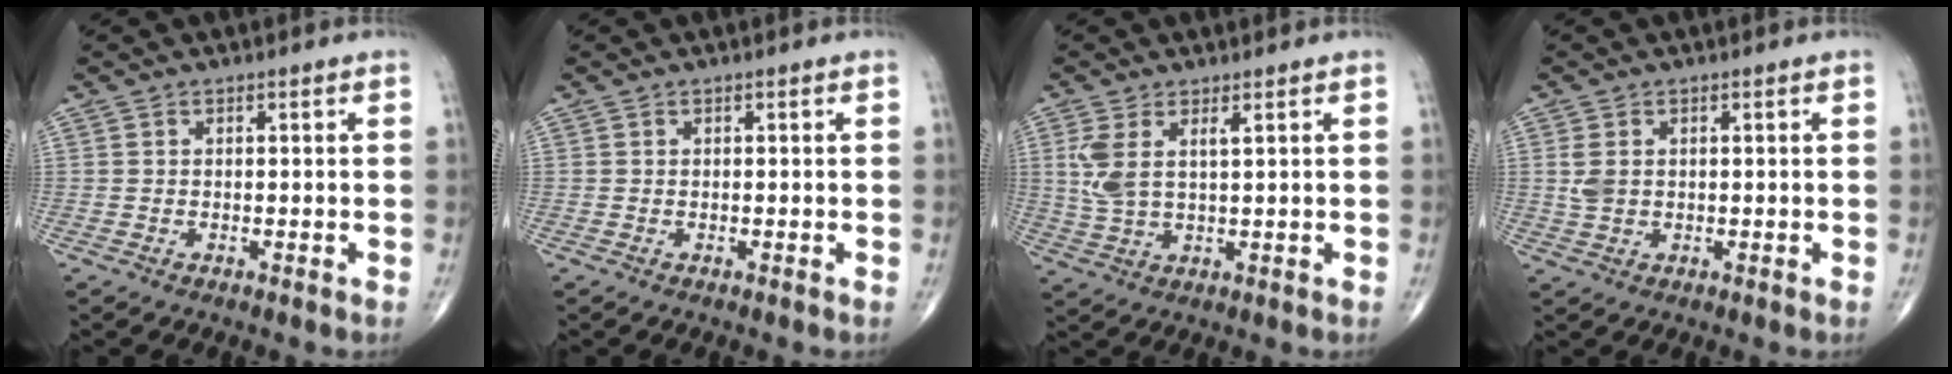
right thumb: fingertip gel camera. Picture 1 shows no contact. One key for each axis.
{"total": 0.0}
{"total": 6.0, "fx": 2.1, "fy": 2.3, "fz": 5.2, "tx": -0.124, "ty": -0.007, "tz": 0.052}
{"total": 2.9, "fx": 0.5, "fy": 1.9, "fz": 2.1, "tx": -0.050, "ty": 0.000, "tz": 0.015}